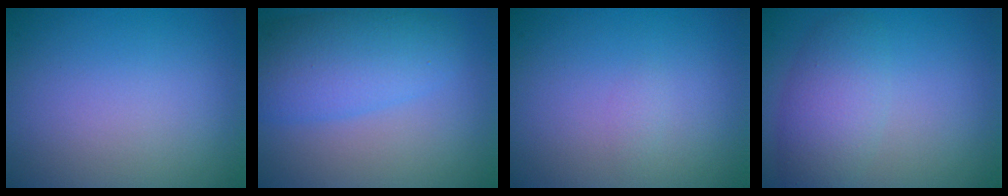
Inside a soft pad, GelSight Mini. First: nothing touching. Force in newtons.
{"total": 5.8, "press": 5.8, "slide": 0.2}
{"total": 0.5, "press": 0.5, "slide": 0.0}
{"total": 4.0, "press": 4.0, "slide": 0.2}